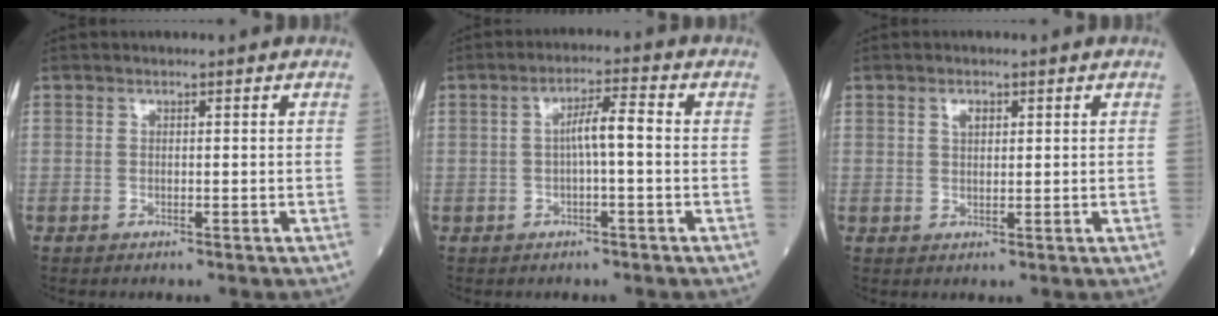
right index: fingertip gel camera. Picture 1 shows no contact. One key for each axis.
{"total": 4.3, "fx": -0.1, "fy": 0.3, "fz": 4.2, "tx": -0.076, "ty": 0.010, "tz": 0.000}
{"total": 1.8, "fx": 0.9, "fy": 0.8, "fz": 1.3, "tx": -0.027, "ty": -0.002, "tz": 0.017}